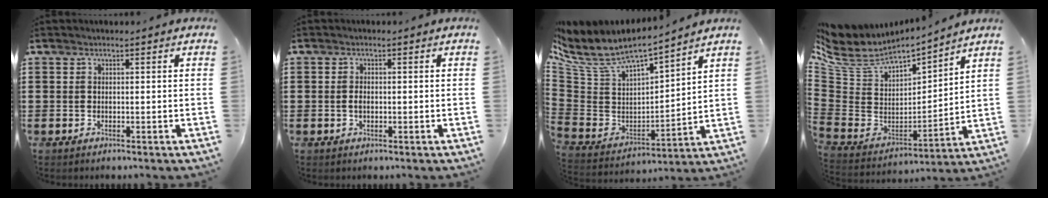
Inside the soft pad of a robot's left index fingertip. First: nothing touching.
{"total": 1.4, "force": [-0.3, 0.8, 1.1], "torque": [-0.030, 0.000, -0.008]}
{"total": 7.2, "force": [5.8, 2.6, 3.4], "torque": [-0.096, -0.044, 0.097]}
{"total": 5.7, "force": [3.9, 2.9, 3.0], "torque": [-0.089, -0.038, 0.061]}